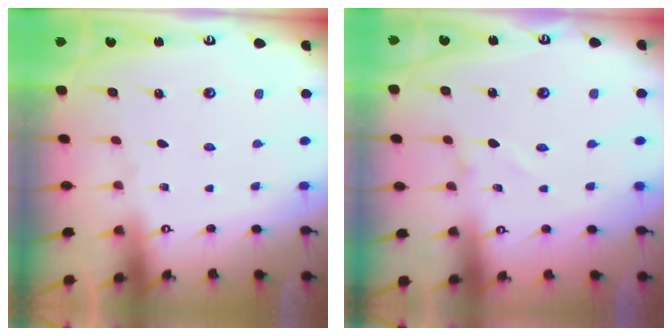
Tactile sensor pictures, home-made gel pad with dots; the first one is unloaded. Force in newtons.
{"total": 1.0, "press": 1.0, "slide": 0.0}